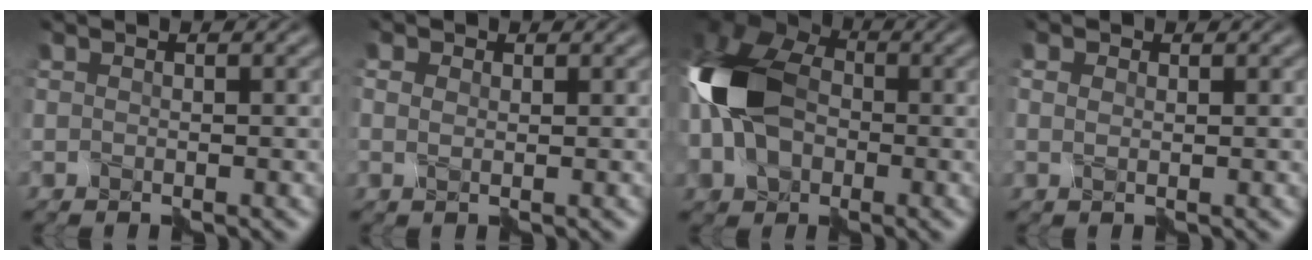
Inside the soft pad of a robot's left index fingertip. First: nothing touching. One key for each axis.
{"total": 1.5, "fx": 1.0, "fy": 0.8, "fz": 0.7, "tx": -0.023, "ty": 0.004, "tz": 0.012}
{"total": 12.5, "fx": -1.5, "fy": 7.9, "fz": 9.5, "tx": -0.198, "ty": 0.005, "tz": -0.039}
{"total": 1.0, "fx": 0.7, "fy": 0.5, "fz": 0.5, "tx": -0.018, "ty": 0.002, "tz": 0.012}